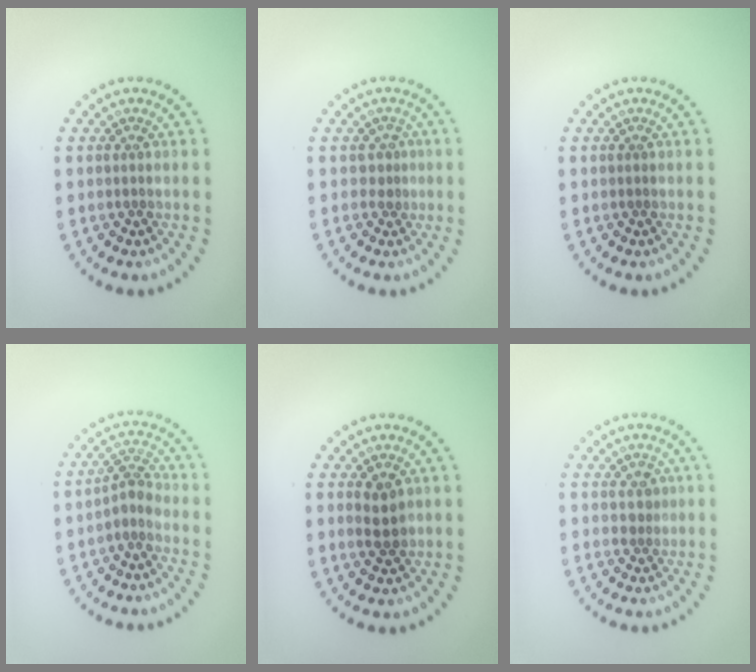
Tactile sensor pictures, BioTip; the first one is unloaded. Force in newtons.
{"total": 1.1, "press": 0.7, "slide": 0.9}
{"total": 0.0}
{"total": 2.1, "press": 1.6, "slide": 1.4}
{"total": 2.1, "press": 2.1, "slide": 0.3}
{"total": 1.2, "press": 0.9, "slide": 0.8}